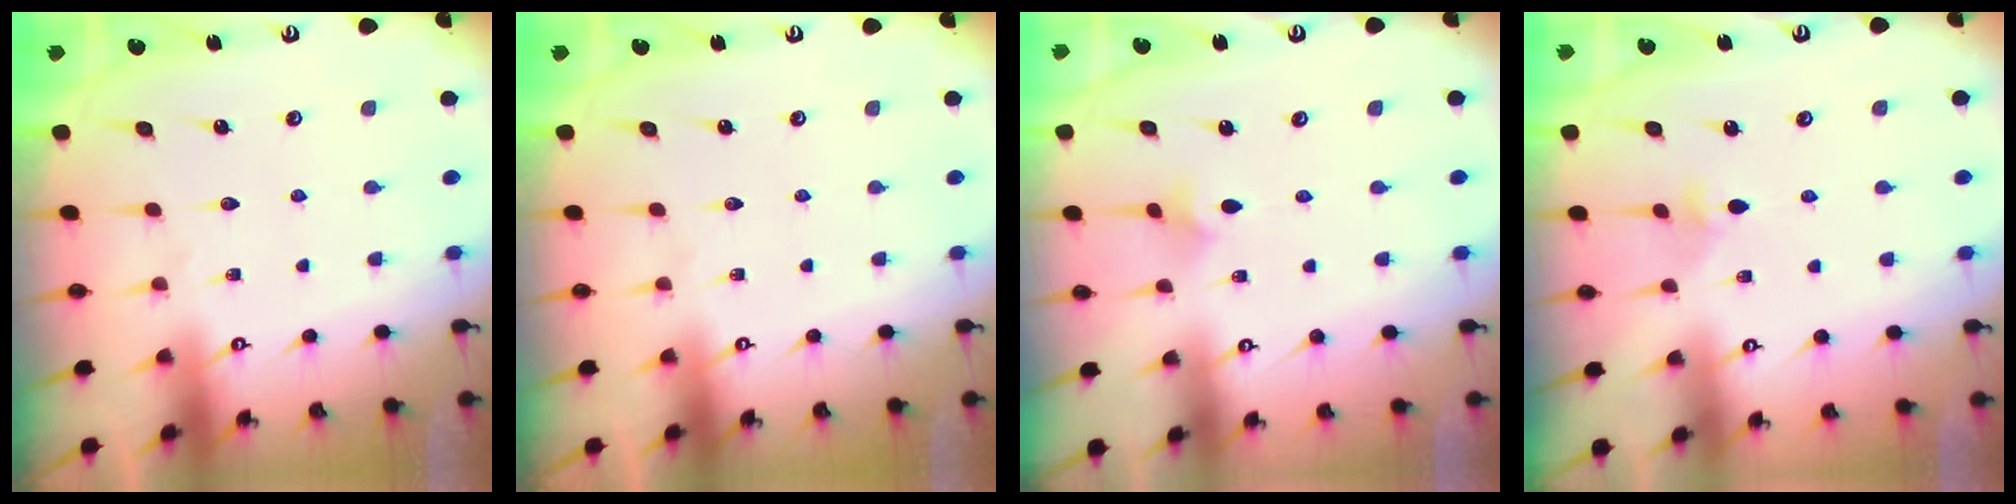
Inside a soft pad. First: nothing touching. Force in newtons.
{"total": 0.0}
{"total": 3.5, "press": 3.4, "slide": 0.7}
{"total": 3.8, "press": 3.7, "slide": 0.8}